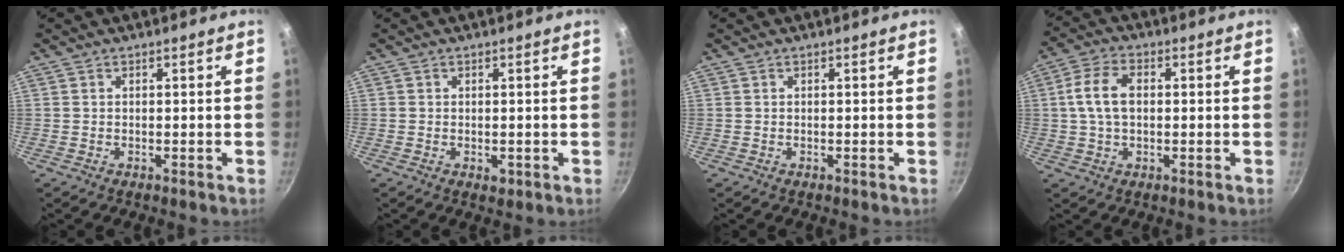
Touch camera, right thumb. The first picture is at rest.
{"total": 1.5, "force": [-0.3, 1.0, 1.0], "torque": [-0.014, -0.003, -0.004]}
{"total": 0.0}
{"total": 7.9, "force": [0.7, 5.0, 6.1], "torque": [-0.116, 0.020, 0.008]}